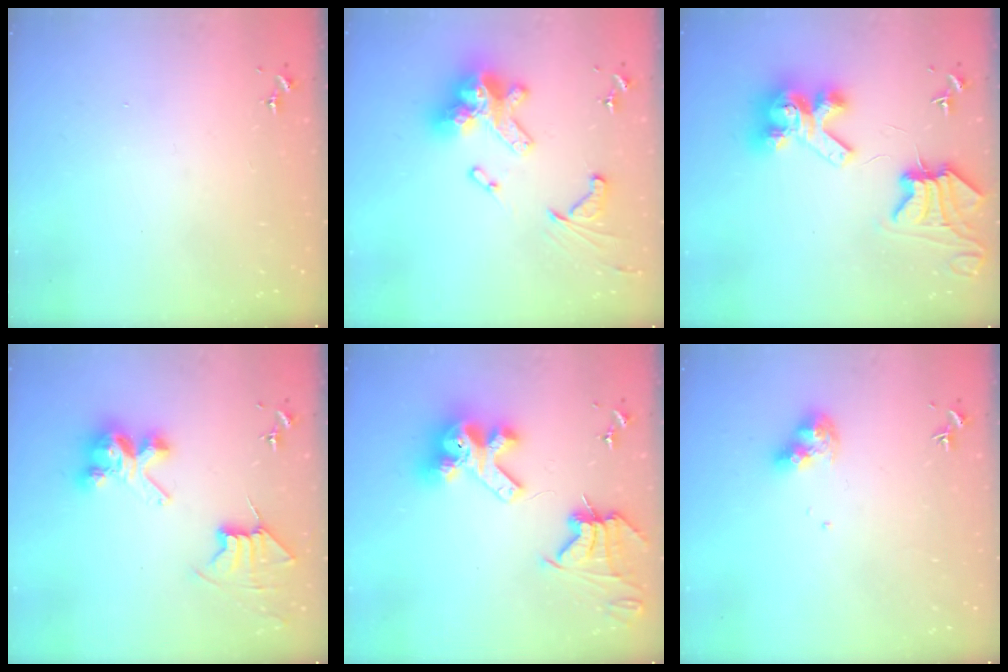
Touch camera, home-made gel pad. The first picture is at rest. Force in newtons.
{"total": 20.8, "press": 20.7, "slide": 2.2}
{"total": 12.6, "press": 12.6, "slide": 1.4}
{"total": 9.4, "press": 9.4, "slide": 0.7}
{"total": 15.3, "press": 15.2, "slide": 0.8}
{"total": 11.0, "press": 10.9, "slide": 1.2}